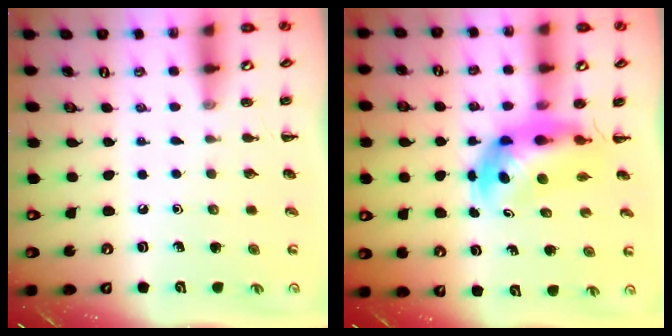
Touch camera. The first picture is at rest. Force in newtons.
{"total": 6.2, "press": 5.8, "slide": 2.3}